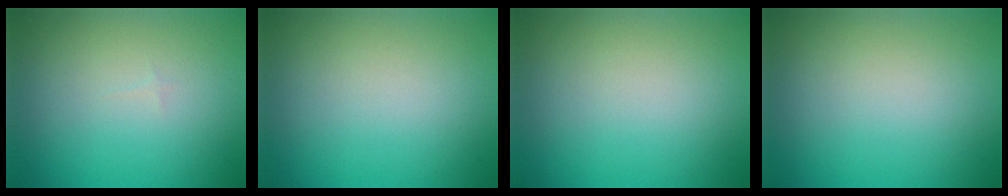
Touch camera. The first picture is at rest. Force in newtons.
{"total": 0.0}
{"total": 0.0}
{"total": 0.0}